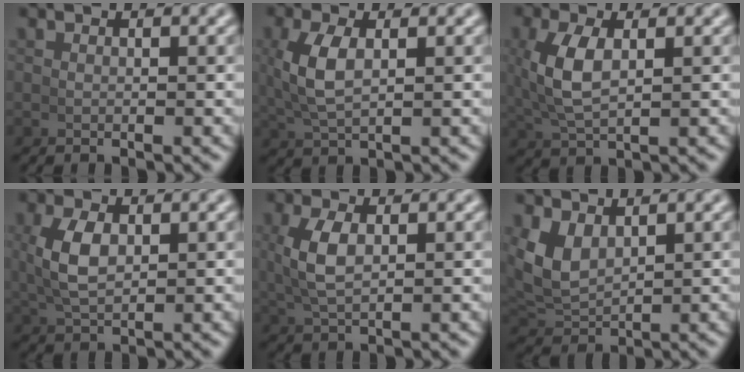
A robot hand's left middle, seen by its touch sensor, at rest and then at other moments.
{"total": 3.7, "force": [0.7, 1.7, 3.1], "torque": [-0.077, -0.001, 0.024]}
{"total": 4.2, "force": [0.8, 2.1, 3.6], "torque": [-0.089, -0.005, 0.028]}
{"total": 3.8, "force": [0.7, 2.1, 3.1], "torque": [-0.072, -0.001, 0.022]}
{"total": 3.4, "force": [0.6, 1.6, 2.9], "torque": [-0.067, 0.001, 0.020]}
{"total": 4.3, "force": [1.4, 3.0, 2.7], "torque": [-0.082, -0.011, 0.040]}